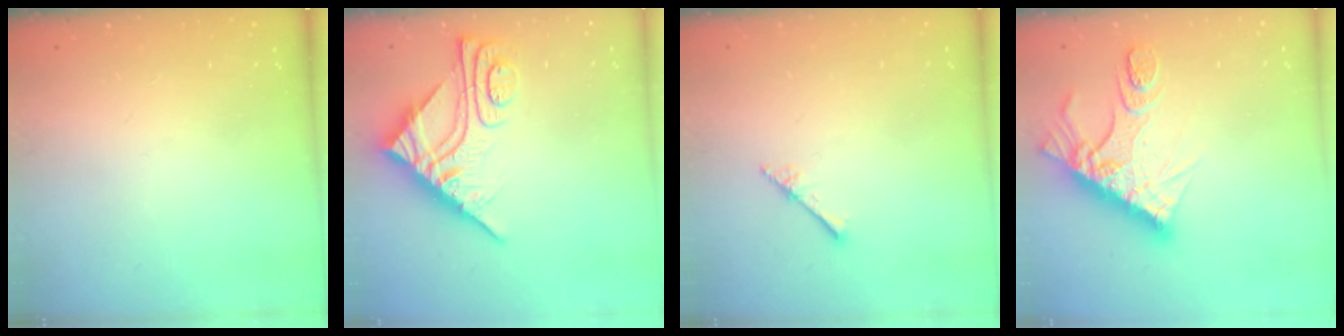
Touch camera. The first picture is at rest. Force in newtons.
{"total": 10.6, "press": 10.5, "slide": 1.0}
{"total": 2.3, "press": 2.3, "slide": 0.2}
{"total": 14.5, "press": 14.4, "slide": 1.2}